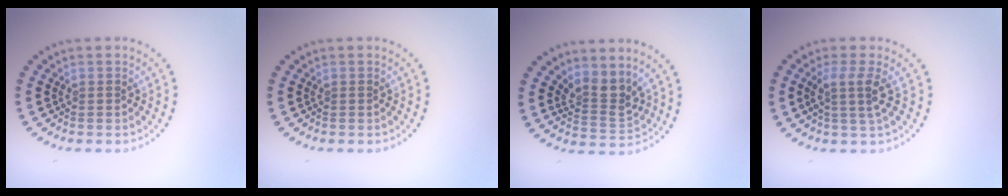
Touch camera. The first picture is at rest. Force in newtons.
{"total": 0.0}
{"total": 2.7, "press": 1.9, "slide": 1.9}
{"total": 2.4, "press": 1.8, "slide": 1.6}